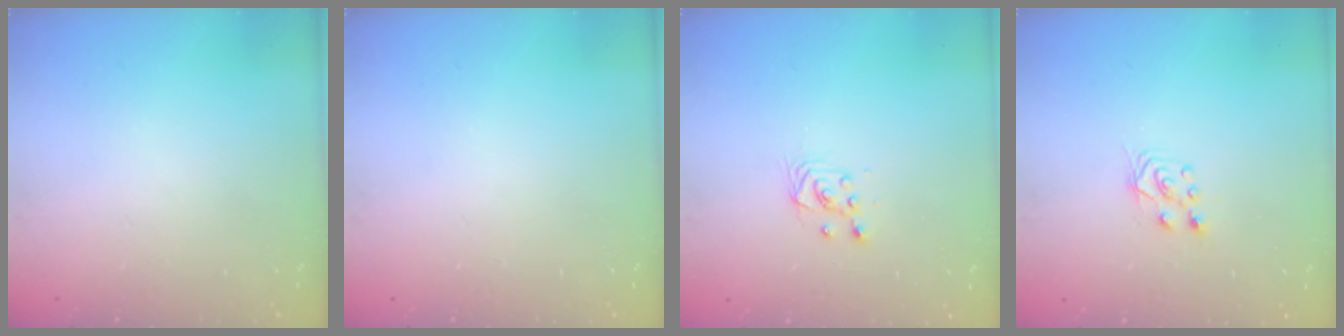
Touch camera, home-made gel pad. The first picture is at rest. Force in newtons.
{"total": 0.0}
{"total": 2.9, "press": 2.6, "slide": 1.3}
{"total": 5.5, "press": 5.5, "slide": 0.4}